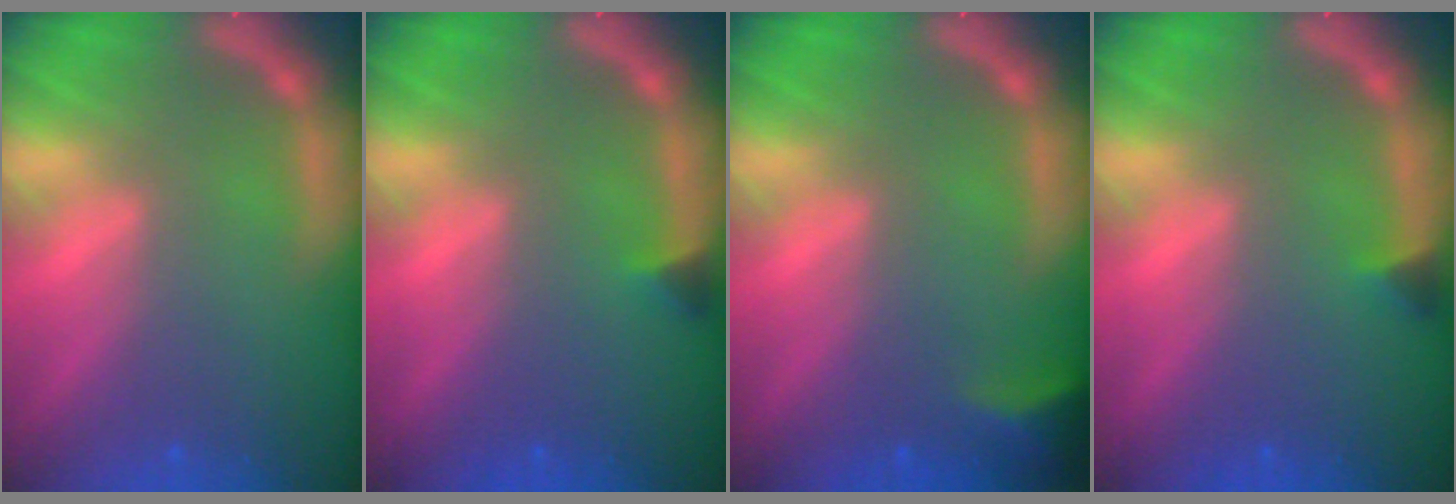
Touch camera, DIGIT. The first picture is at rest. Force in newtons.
{"total": 0.9}
{"total": 2.9}
{"total": 0.9}